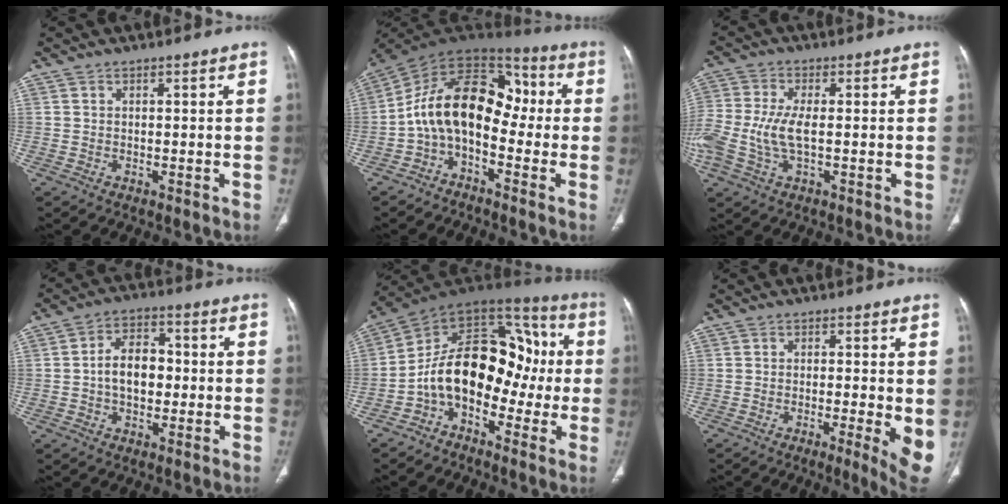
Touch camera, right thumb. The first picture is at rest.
{"total": 15.1, "force": [-2.0, 9.5, 11.5], "torque": [-0.165, 0.082, -0.054]}
{"total": 10.2, "force": [-1.2, 4.7, 9.0], "torque": [-0.227, 0.006, -0.021]}
{"total": 8.3, "force": [-0.5, 5.6, 6.1], "torque": [-0.084, 0.024, -0.016]}
{"total": 18.5, "force": [-2.8, 12.2, 13.7], "torque": [-0.170, 0.080, -0.059]}
{"total": 6.3, "force": [-1.1, 1.1, 6.1], "torque": [-0.090, -0.015, -0.019]}